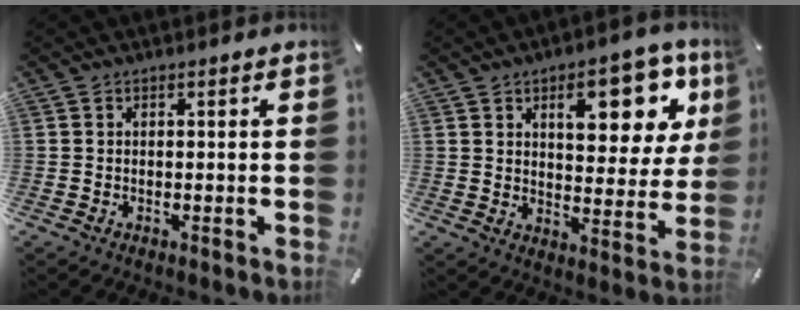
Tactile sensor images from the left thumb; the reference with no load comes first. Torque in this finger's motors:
{"motor_torque": [2.54, 2.47, 1.46, -1.31, 0.43]}